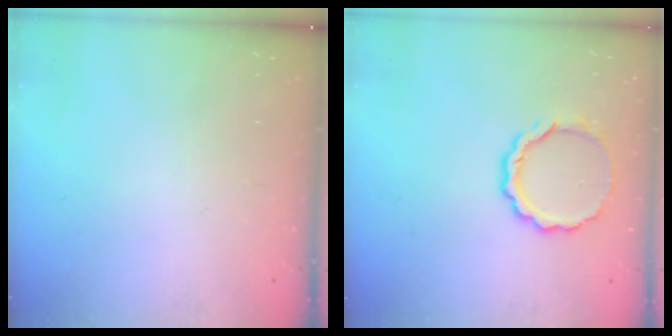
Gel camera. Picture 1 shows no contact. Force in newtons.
{"total": 8.6, "press": 8.5, "slide": 1.2}